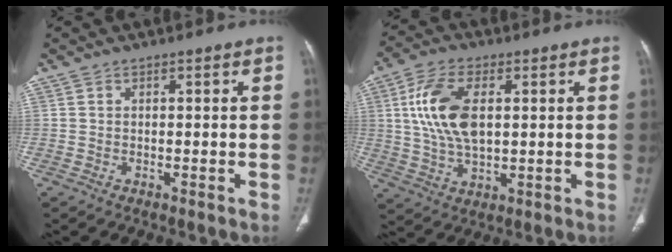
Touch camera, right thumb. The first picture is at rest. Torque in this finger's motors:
{"motor_torque": [1.28, 2.26, 1.68, 0.35, 0.50]}